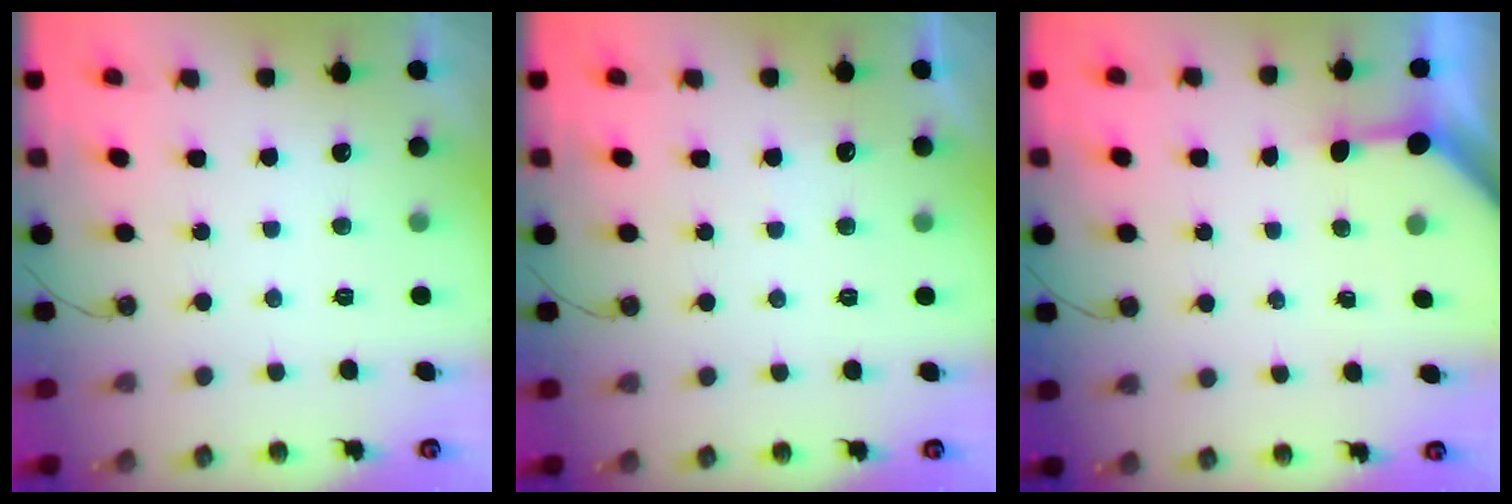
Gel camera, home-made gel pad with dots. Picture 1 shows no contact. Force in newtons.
{"total": 2.0, "press": 2.0, "slide": 0.4}
{"total": 3.2, "press": 3.2, "slide": 0.3}